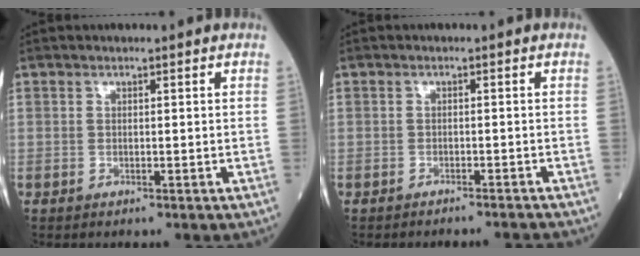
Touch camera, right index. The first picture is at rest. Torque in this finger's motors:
{"motor_torque": [-0.10, -0.05, -0.03, 0.02]}